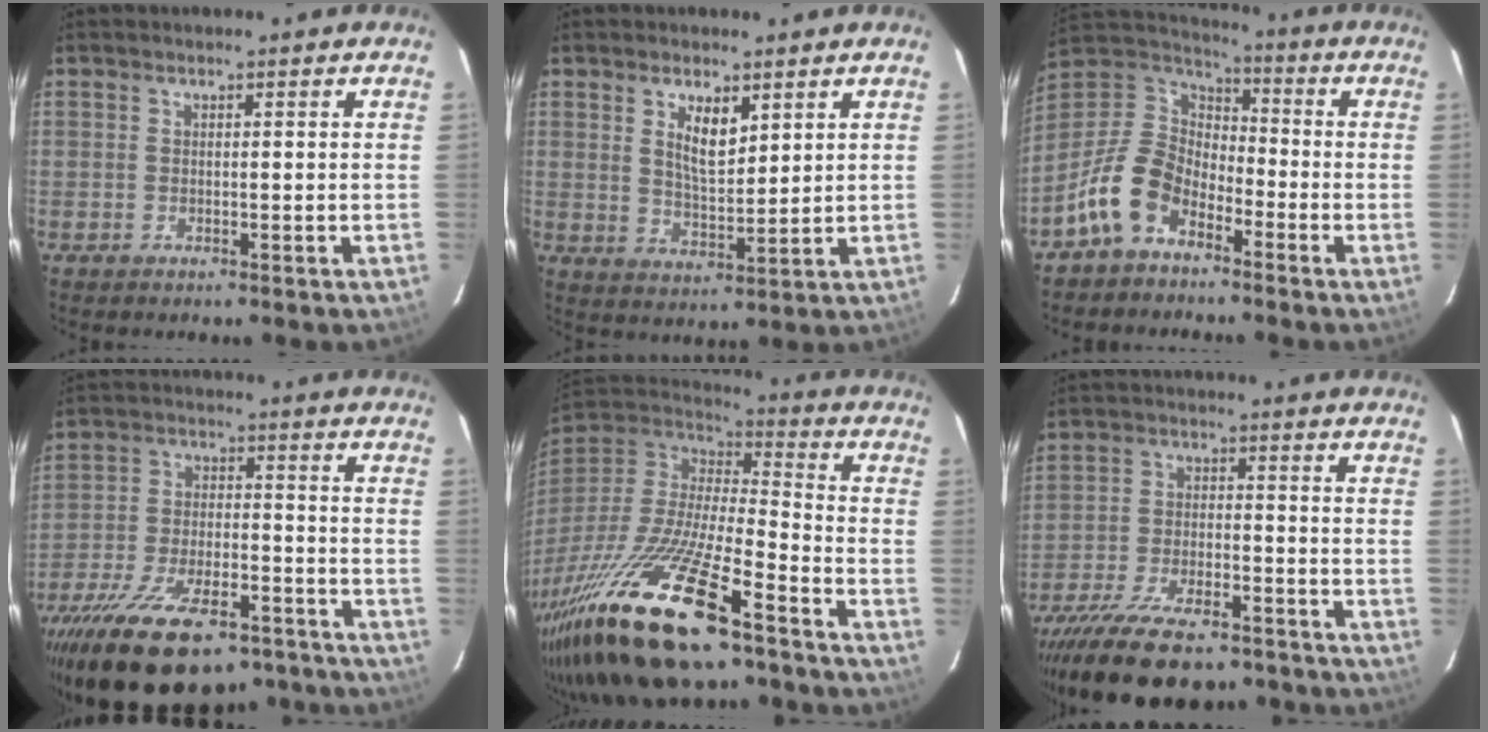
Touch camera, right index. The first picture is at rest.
{"total": 6.3, "force": [3.1, 2.5, 5.0], "torque": [-0.085, -0.002, 0.060]}
{"total": 12.5, "force": [-7.2, 7.9, 6.5], "torque": [-0.147, 0.021, -0.143]}
{"total": 25.0, "force": [-18.7, 9.9, 13.4], "torque": [-0.259, -0.023, -0.279]}
{"total": 31.9, "force": [-20.8, 8.9, 22.5], "torque": [-0.448, -0.056, -0.359]}
{"total": 20.9, "force": [-17.0, 7.0, 9.8], "torque": [-0.199, -0.023, -0.258]}